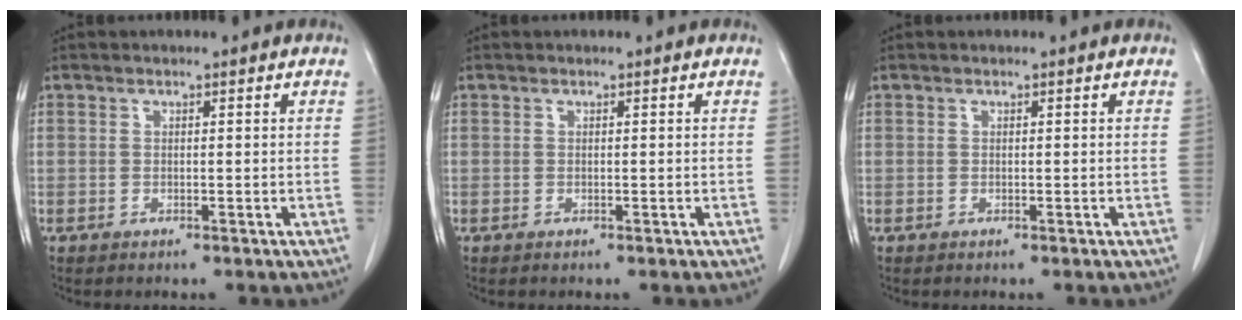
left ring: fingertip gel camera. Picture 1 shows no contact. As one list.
[{"total": 0.0}, {"total": 0.0}]